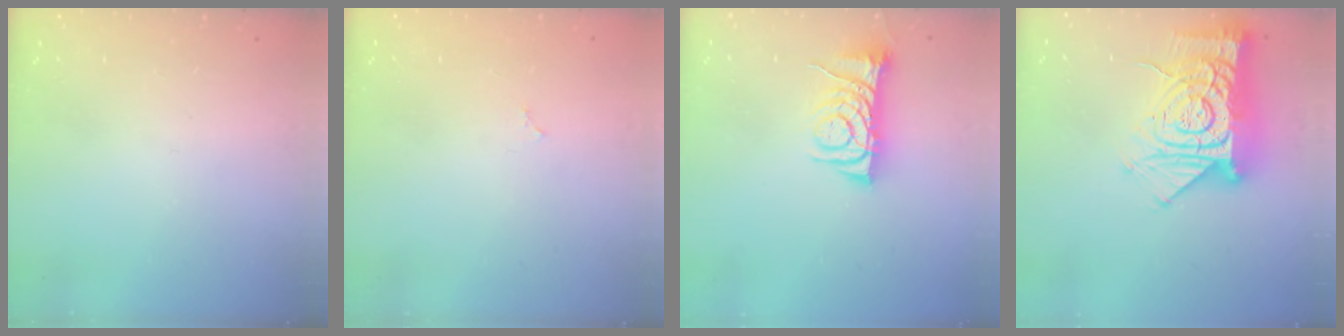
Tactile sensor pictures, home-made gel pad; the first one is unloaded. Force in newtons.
{"total": 1.8, "press": 1.8, "slide": 0.3}
{"total": 7.8, "press": 7.7, "slide": 1.0}
{"total": 21.4, "press": 21.3, "slide": 2.0}